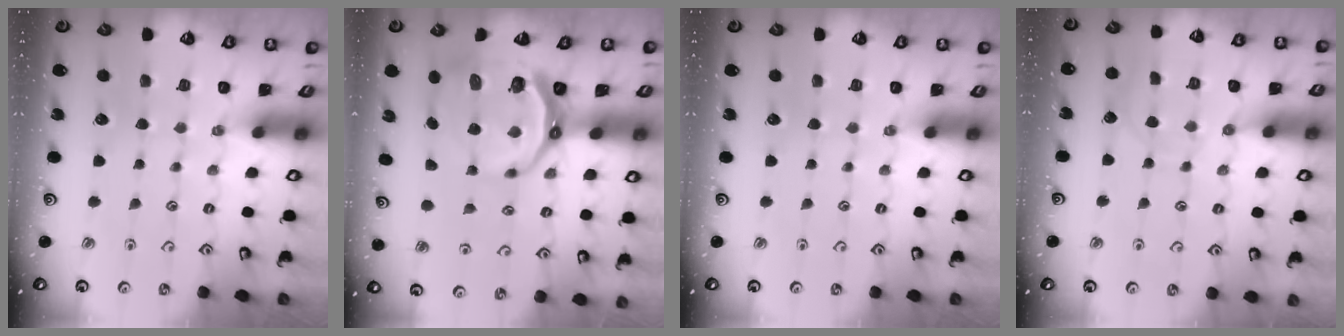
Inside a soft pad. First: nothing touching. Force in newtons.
{"total": 11.0, "press": 10.1, "slide": 4.2}
{"total": 0.0}
{"total": 6.0, "press": 6.0, "slide": 0.5}